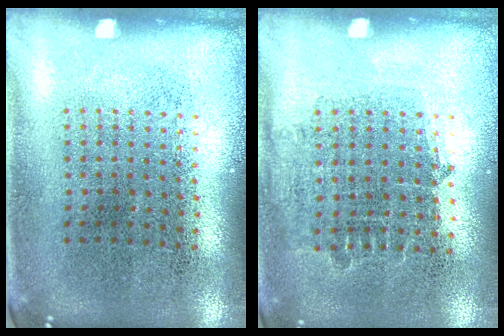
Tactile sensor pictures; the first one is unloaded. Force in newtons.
{"total": 0.8, "press": 0.8, "slide": 0.3}